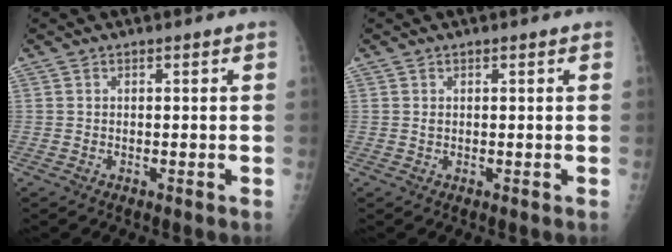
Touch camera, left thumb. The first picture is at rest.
{"total": 1.0, "force": [0.4, 0.5, 0.7], "torque": [-0.012, 0.002, 0.009]}